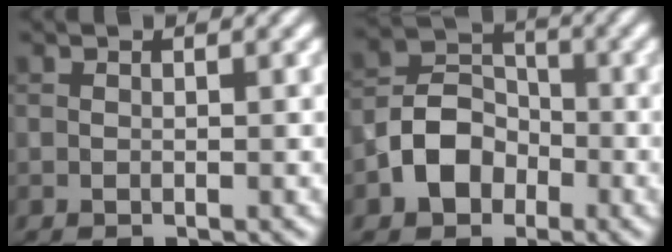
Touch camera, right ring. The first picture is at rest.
{"total": 4.9, "force": [-2.0, 3.8, 2.3], "torque": [-0.035, 0.005, -0.043]}